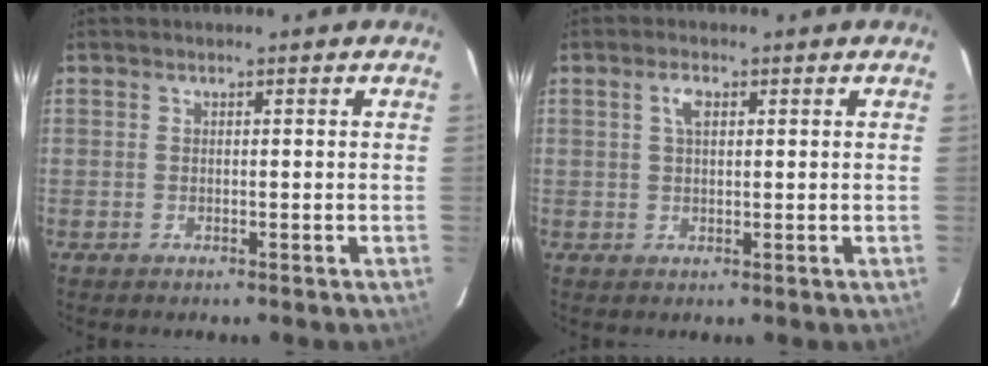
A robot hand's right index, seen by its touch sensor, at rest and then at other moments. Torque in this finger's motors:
{"motor_torque": [0.12, -0.06, 0.10, 0.05]}